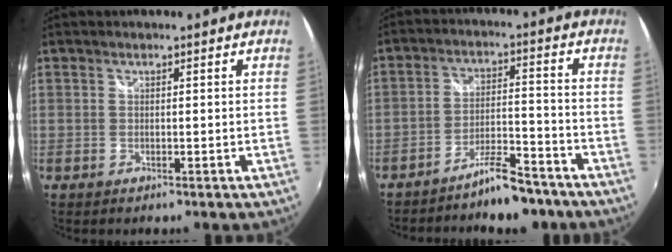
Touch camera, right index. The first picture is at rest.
{"total": 8.2, "force": [-7.0, 2.1, 3.8], "torque": [-0.075, 0.020, -0.104]}